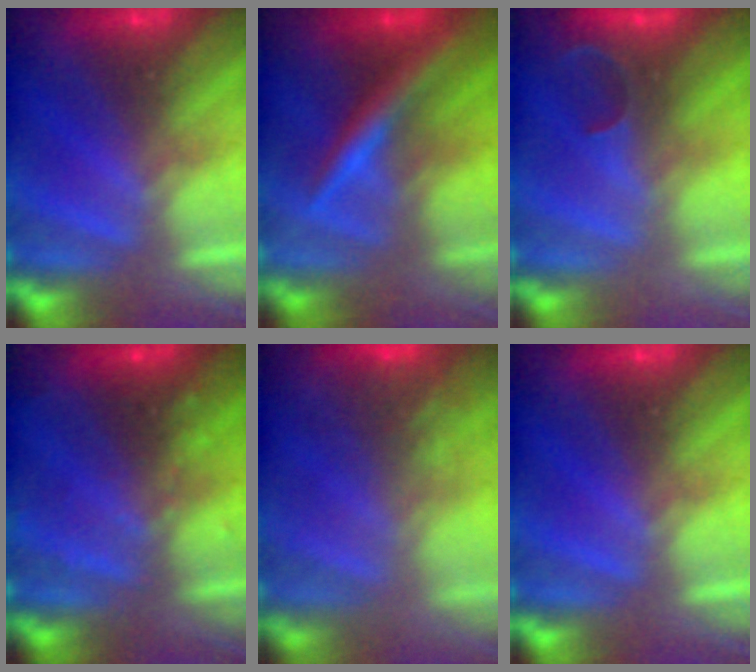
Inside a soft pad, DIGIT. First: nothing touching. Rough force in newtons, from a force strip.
{"total": 2.4}
{"total": 2.9}
{"total": 2.4}
{"total": 7.3}
{"total": 0.0}